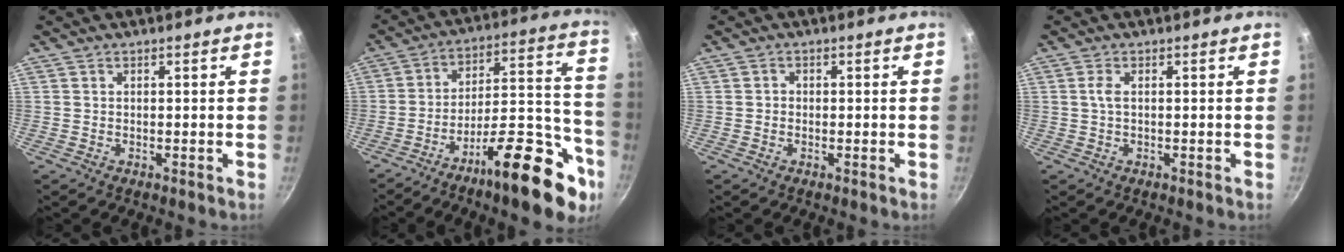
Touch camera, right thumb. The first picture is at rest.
{"total": 22.7, "force": [-12.4, 7.7, 17.3], "torque": [-0.198, 0.084, -0.194]}
{"total": 0.8, "force": [-0.1, 0.8, 0.2], "torque": [-0.002, 0.002, -0.003]}
{"total": 1.4, "force": [0.2, 0.5, 1.3], "torque": [-0.031, 0.002, 0.004]}